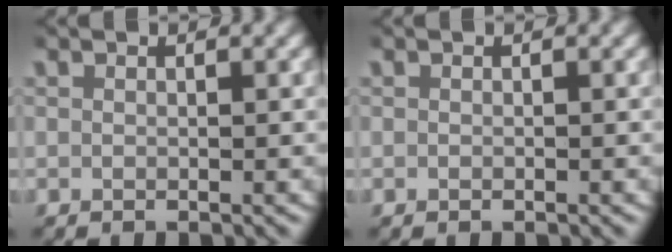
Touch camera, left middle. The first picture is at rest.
{"total": 0.0}